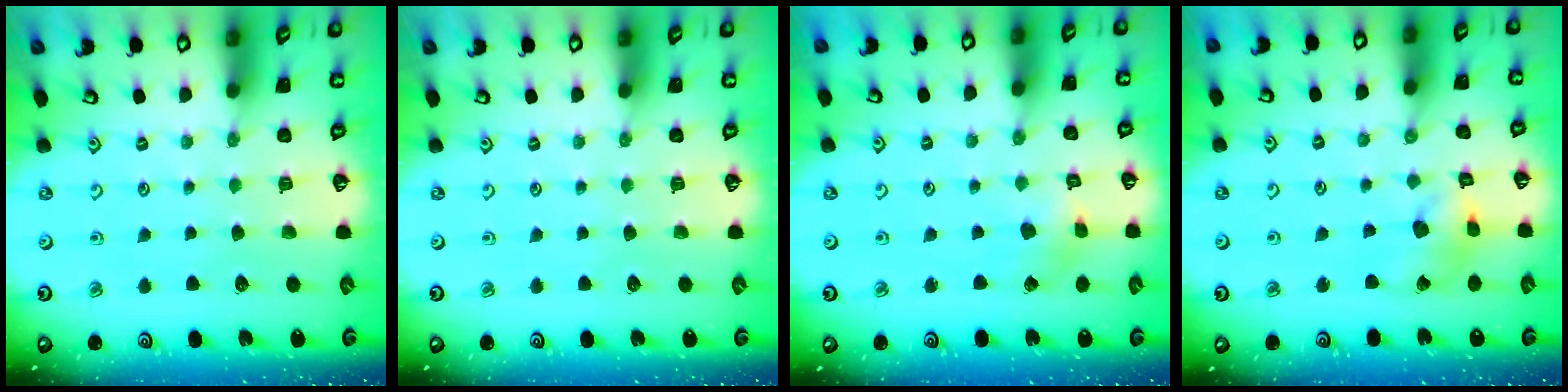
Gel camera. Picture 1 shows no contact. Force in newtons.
{"total": 0.0}
{"total": 2.5, "press": 2.5, "slide": 0.3}
{"total": 10.9, "press": 10.8, "slide": 1.4}